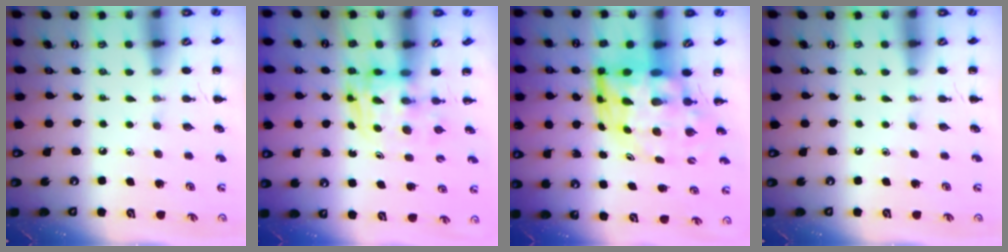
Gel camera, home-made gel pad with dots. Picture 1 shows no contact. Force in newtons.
{"total": 2.7, "press": 2.7, "slide": 0.2}
{"total": 9.5, "press": 9.0, "slide": 2.9}
{"total": 0.0}